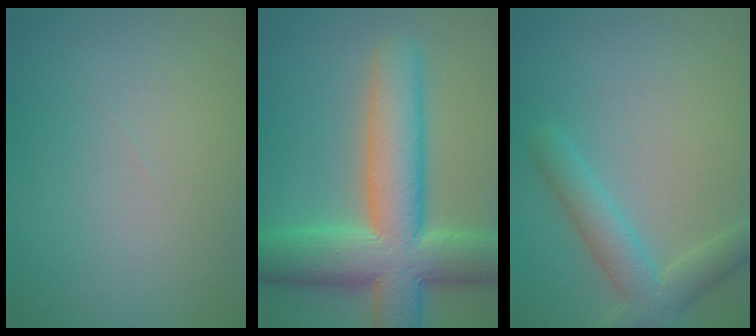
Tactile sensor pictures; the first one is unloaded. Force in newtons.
{"total": 12.0, "press": 12.0, "slide": 0.6}
{"total": 4.3, "press": 4.3, "slide": 0.2}